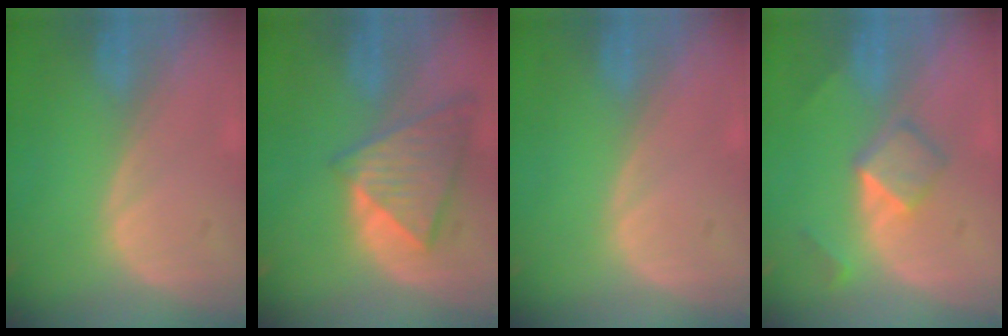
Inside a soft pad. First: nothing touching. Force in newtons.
{"total": 8.2, "press": 7.3, "slide": 3.8}
{"total": 0.0}
{"total": 5.3, "press": 4.5, "slide": 2.9}